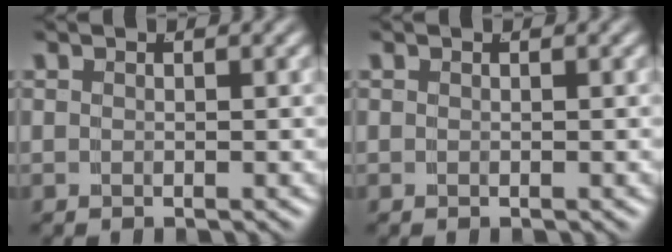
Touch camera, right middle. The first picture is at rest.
{"total": 0.0}